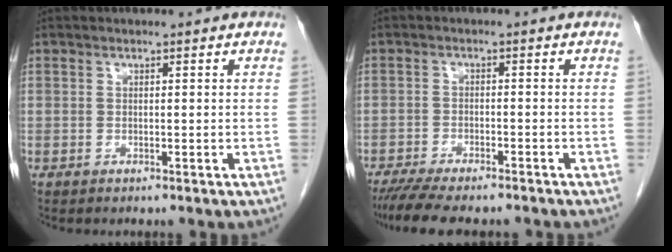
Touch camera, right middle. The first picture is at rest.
{"total": 10.7, "force": [-9.1, 2.1, 5.1], "torque": [-0.076, -0.011, -0.137]}